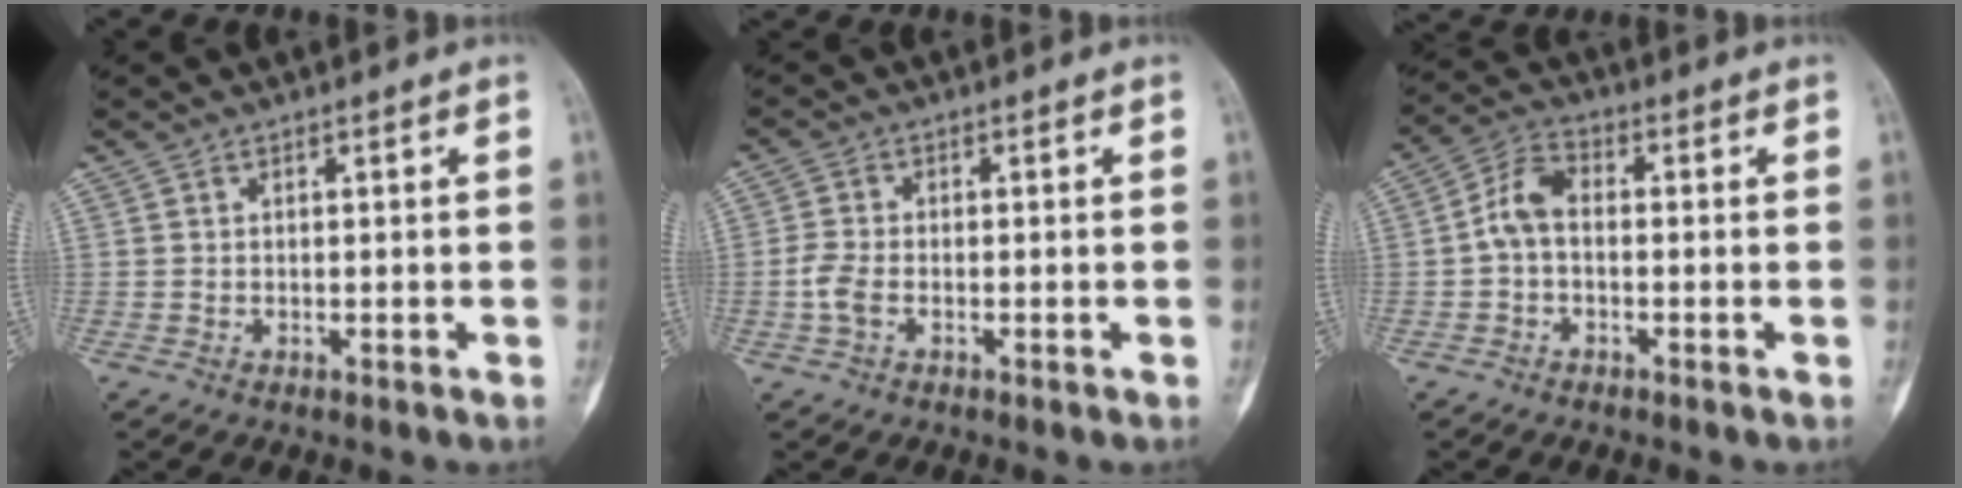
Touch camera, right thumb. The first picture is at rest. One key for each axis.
{"total": 3.6, "fx": -1.2, "fy": 2.0, "fz": 2.7, "tx": -0.068, "ty": 0.008, "tz": -0.028}
{"total": 5.9, "fx": -0.6, "fy": 3.6, "fz": 4.6, "tx": -0.088, "ty": 0.020, "tz": -0.024}